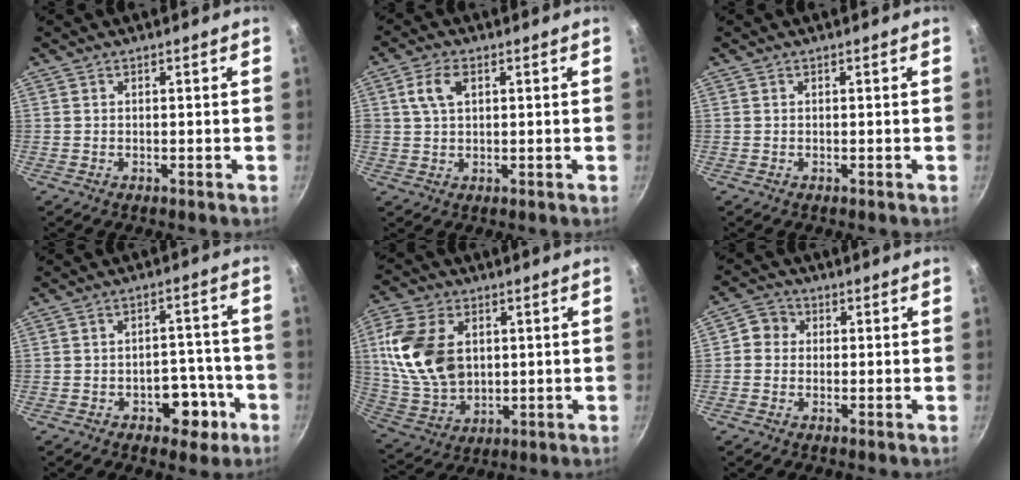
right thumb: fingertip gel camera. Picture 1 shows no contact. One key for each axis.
{"total": 5.3, "fx": 1.8, "fy": 3.2, "fz": 3.9, "tx": -0.066, "ty": 0.005, "tz": 0.032}
{"total": 0.0}
{"total": 8.1, "fx": -3.7, "fy": 5.2, "fz": 5.0, "tx": -0.026, "ty": 0.033, "tz": -0.043}
{"total": 16.6, "fx": 3.1, "fy": 11.5, "fz": 11.7, "tx": -0.210, "ty": -0.008, "tz": 0.072}
{"total": 4.2, "fx": 0.1, "fy": 3.9, "fz": 1.6, "tx": -0.006, "ty": 0.008, "tz": -0.015}